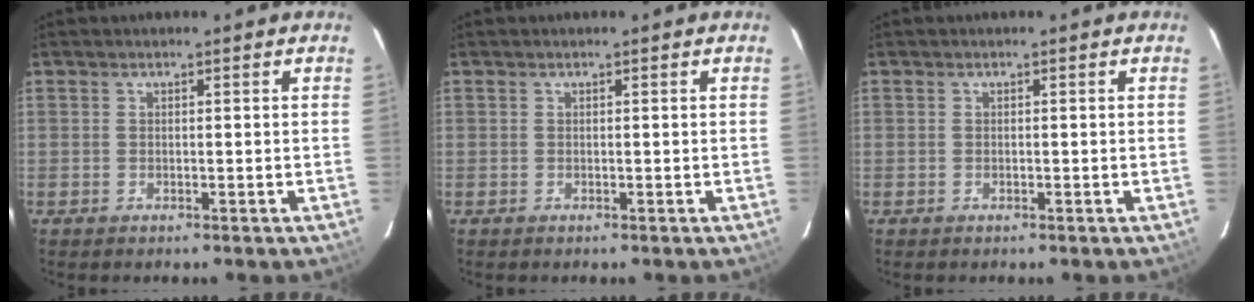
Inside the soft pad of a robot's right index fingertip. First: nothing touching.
{"total": 0.0}
{"total": 0.0}